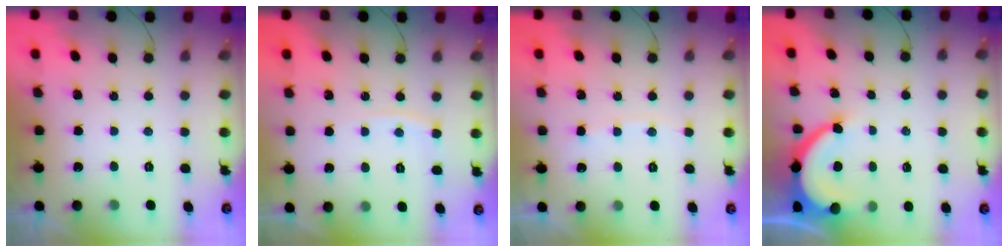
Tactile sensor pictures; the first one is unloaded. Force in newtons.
{"total": 2.5, "press": 2.5, "slide": 0.4}
{"total": 3.0, "press": 3.0, "slide": 0.4}
{"total": 7.9, "press": 7.8, "slide": 0.8}